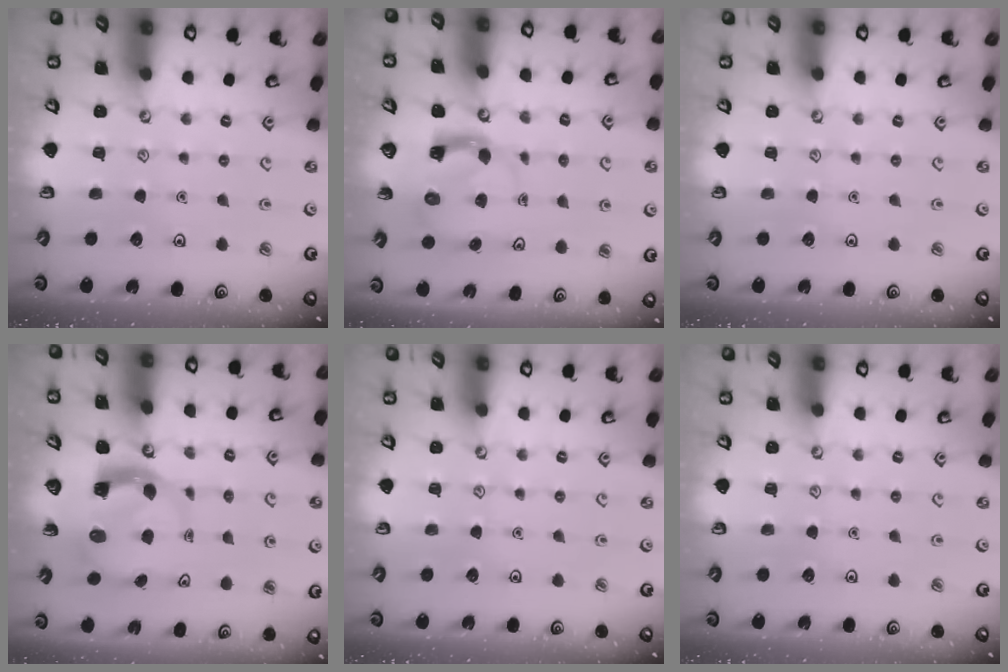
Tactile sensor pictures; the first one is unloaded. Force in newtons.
{"total": 3.7, "press": 3.7, "slide": 0.4}
{"total": 0.0}
{"total": 4.0, "press": 3.9, "slide": 0.6}
{"total": 0.0}
{"total": 0.0}